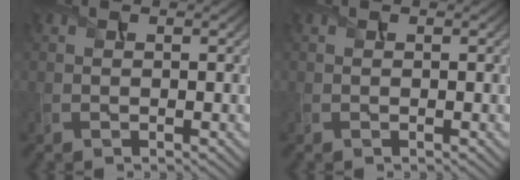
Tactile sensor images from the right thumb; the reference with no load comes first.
{"total": 0.0}